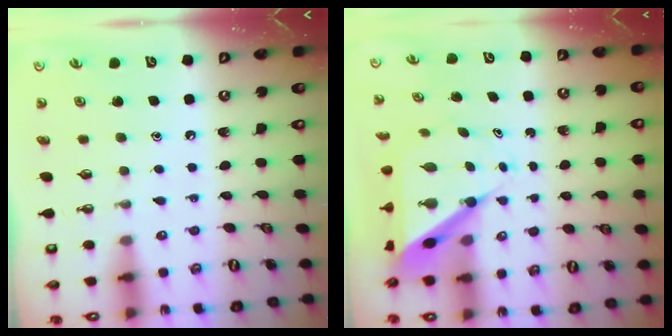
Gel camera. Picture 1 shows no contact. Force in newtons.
{"total": 8.4, "press": 8.3, "slide": 0.9}